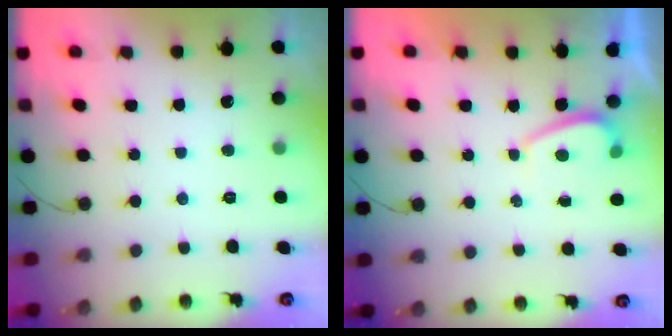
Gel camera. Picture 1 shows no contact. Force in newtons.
{"total": 0.6, "press": 0.3, "slide": 0.5}